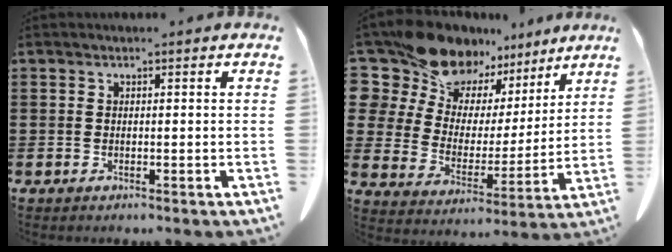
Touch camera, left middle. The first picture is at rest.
{"total": 13.3, "force": [11.3, 6.5, 2.5], "torque": [-0.106, -0.080, 0.214]}